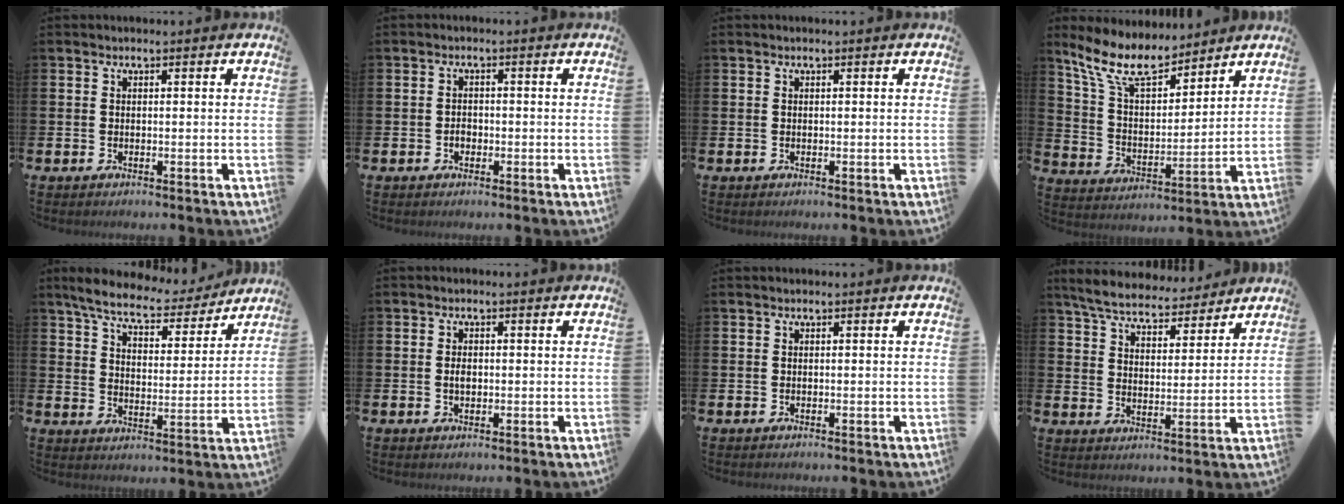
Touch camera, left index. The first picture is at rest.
{"total": 1.3, "force": [-1.0, 0.9, 0.2], "torque": [-0.001, 0.002, -0.021]}
{"total": 0.0}
{"total": 9.3, "force": [7.8, 3.0, 3.9], "torque": [-0.111, -0.037, 0.143]}
{"total": 6.8, "force": [6.4, 1.4, 2.0], "torque": [-0.064, -0.046, 0.108]}
{"total": 1.6, "force": [0.0, 1.0, 1.2], "torque": [-0.010, -0.001, -0.004]}
{"total": 0.0}
{"total": 5.9, "force": [5.7, 1.3, 1.0], "torque": [-0.048, -0.033, 0.100]}